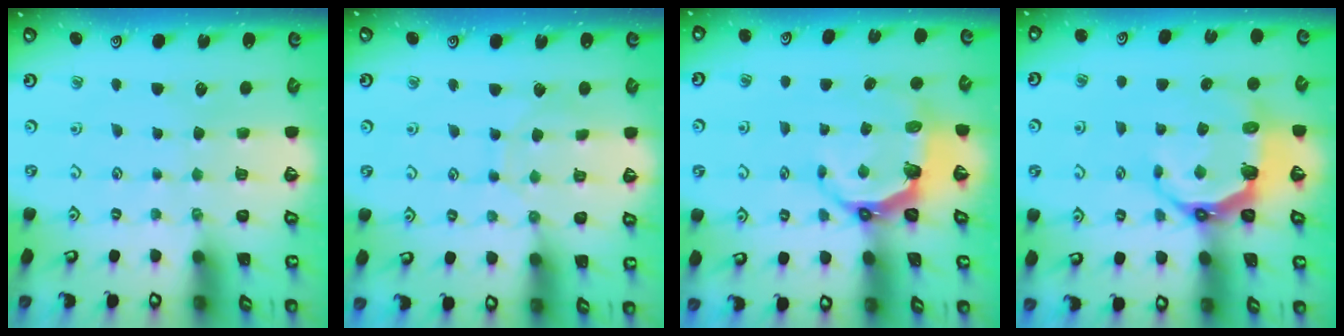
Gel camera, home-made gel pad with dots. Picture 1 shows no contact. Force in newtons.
{"total": 6.9, "press": 6.9, "slide": 0.6}
{"total": 6.8, "press": 5.2, "slide": 4.4}
{"total": 7.9, "press": 6.3, "slide": 4.8}